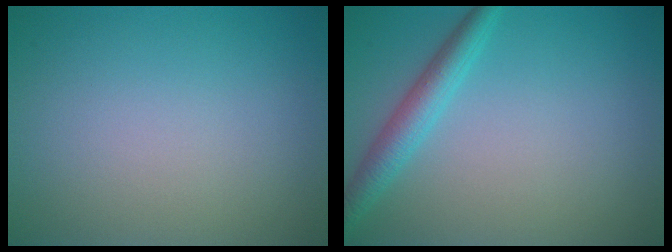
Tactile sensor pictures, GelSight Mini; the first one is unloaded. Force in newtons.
{"total": 2.8, "press": 2.8, "slide": 0.1}